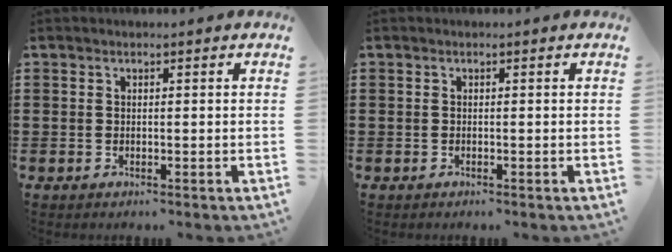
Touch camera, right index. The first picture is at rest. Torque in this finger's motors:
{"motor_torque": [0.63, 0.73, 0.00, -0.01]}